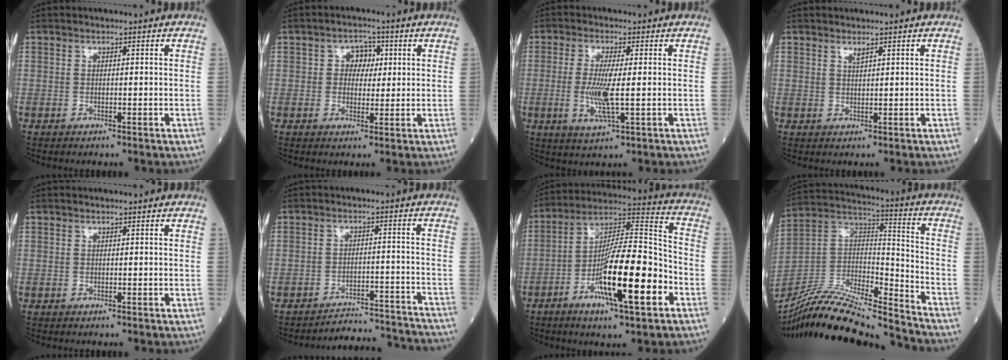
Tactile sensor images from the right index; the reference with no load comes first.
{"total": 3.7, "force": [0.9, 2.7, 2.3], "torque": [-0.028, 0.008, 0.012]}
{"total": 6.5, "force": [-0.6, 0.8, 6.4], "torque": [-0.136, -0.013, -0.012]}
{"total": 0.9, "force": [0.7, -0.1, 0.5], "torque": [-0.010, -0.007, 0.014]}
{"total": 0.0}
{"total": 11.4, "force": [-11.4, 0.3, -0.2], "torque": [0.016, 0.024, -0.148]}
{"total": 17.7, "force": [-6.5, 2.3, 16.3], "torque": [-0.290, -0.006, -0.111]}
{"total": 23.7, "force": [-21.9, 1.6, 9.1], "torque": [-0.204, -0.002, -0.380]}